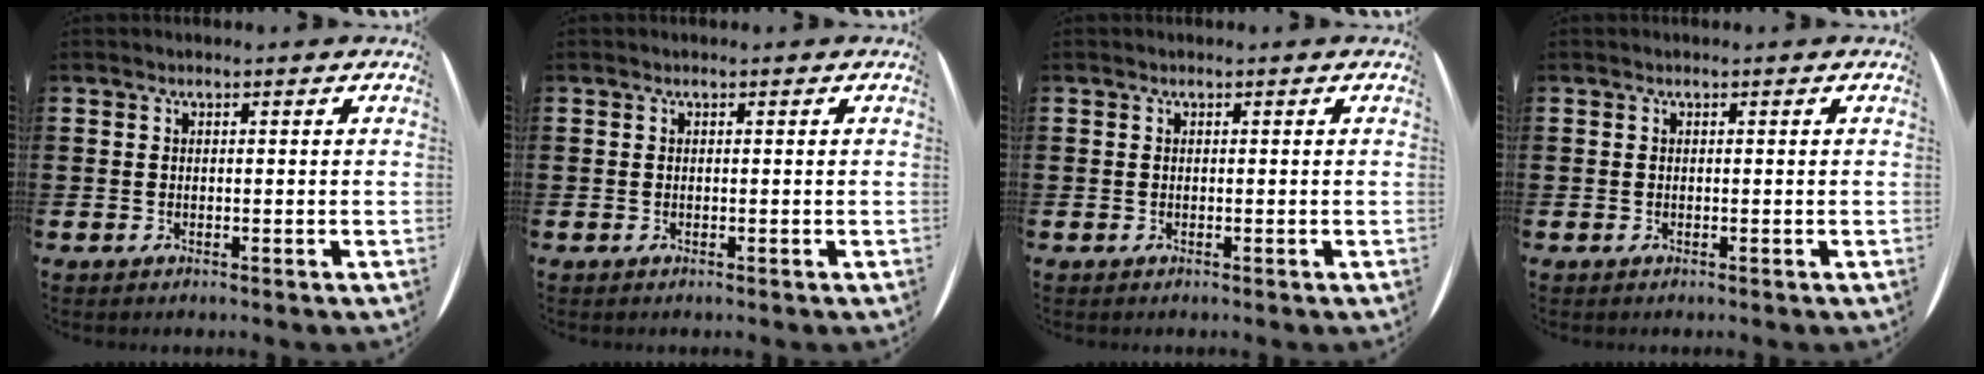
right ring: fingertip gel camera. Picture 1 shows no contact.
{"total": 0.0}
{"total": 0.0}
{"total": 0.0}